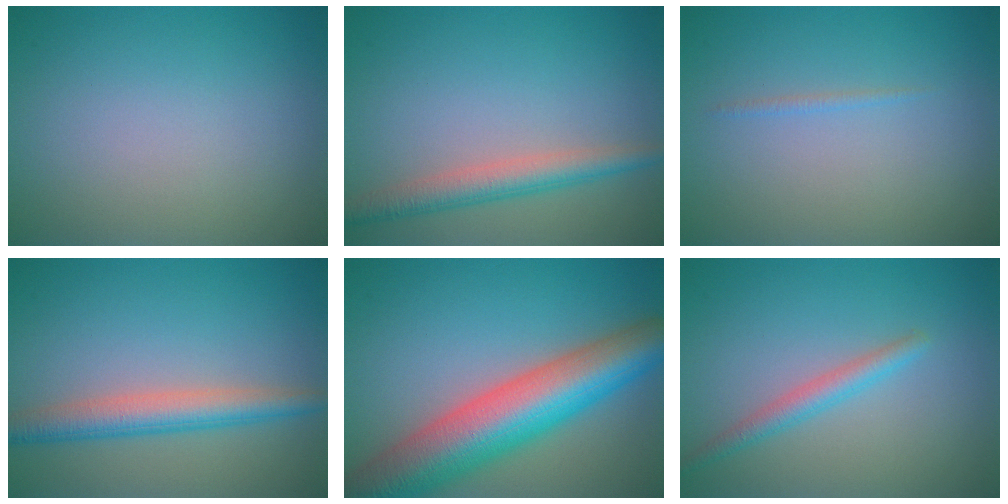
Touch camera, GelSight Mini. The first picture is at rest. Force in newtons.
{"total": 3.5, "press": 3.5, "slide": 0.1}
{"total": 0.6, "press": 0.6, "slide": 0.1}
{"total": 4.1, "press": 4.1, "slide": 0.1}
{"total": 11.4, "press": 11.4, "slide": 0.5}
{"total": 2.2, "press": 2.2, "slide": 0.0}